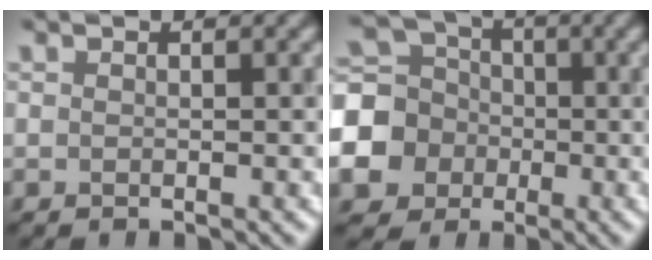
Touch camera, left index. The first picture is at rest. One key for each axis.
{"total": 10.1, "fx": -2.4, "fy": 9.2, "fz": 3.5, "tx": -0.114, "ty": -0.017, "tz": -0.064}